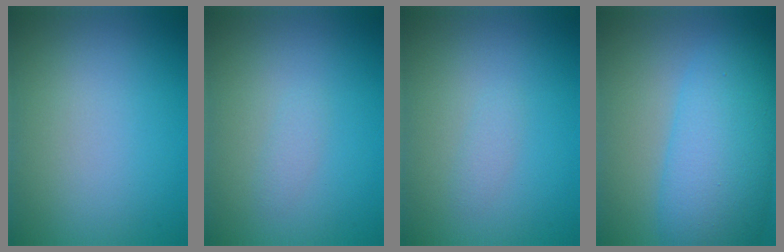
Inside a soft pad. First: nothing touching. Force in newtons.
{"total": 0.8, "press": 0.8, "slide": 0.1}
{"total": 0.8, "press": 0.8, "slide": 0.1}
{"total": 9.2, "press": 9.2, "slide": 0.2}